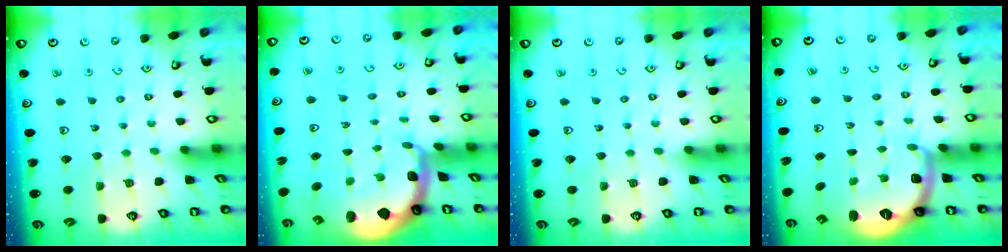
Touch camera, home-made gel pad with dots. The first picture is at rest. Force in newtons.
{"total": 1.7, "press": 1.7, "slide": 0.4}
{"total": 0.0}
{"total": 1.9, "press": 1.8, "slide": 0.5}